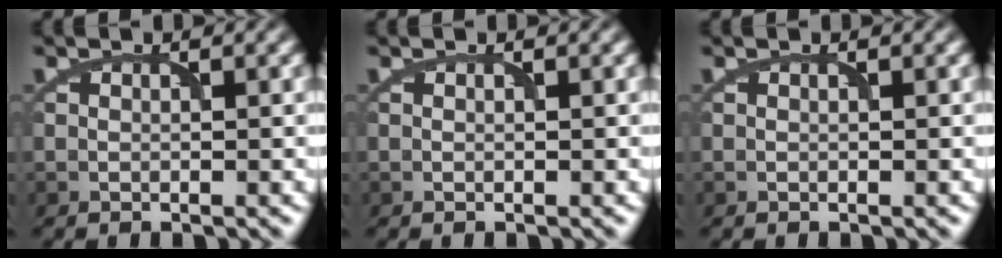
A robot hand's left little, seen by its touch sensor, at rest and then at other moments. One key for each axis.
{"total": 0.0}
{"total": 0.0}